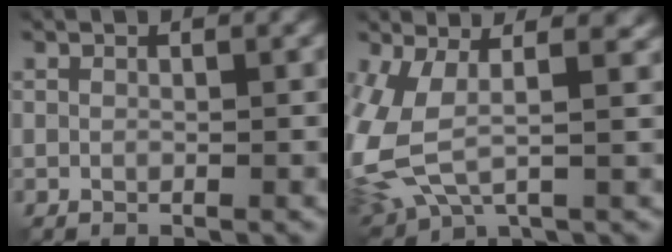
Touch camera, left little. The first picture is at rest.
{"total": 8.8, "force": [-0.3, 4.6, 7.4], "torque": [-0.200, -0.021, 0.000]}